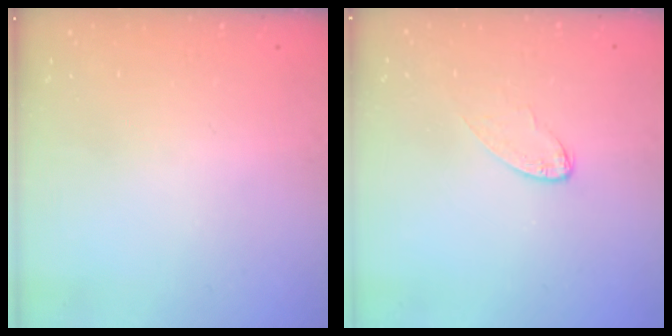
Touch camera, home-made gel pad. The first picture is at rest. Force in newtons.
{"total": 5.7, "press": 5.7, "slide": 0.4}